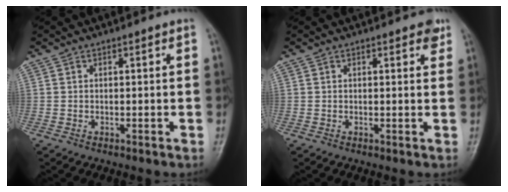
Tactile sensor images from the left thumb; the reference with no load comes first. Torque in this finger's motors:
{"motor_torque": [3.24, 1.77, -0.08, -0.41, 0.05]}